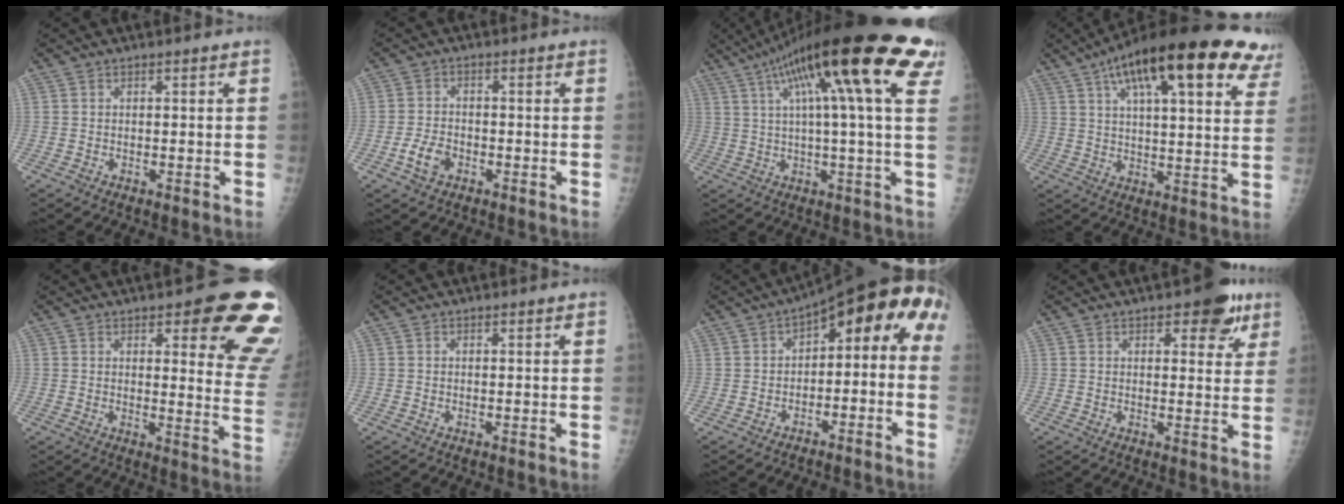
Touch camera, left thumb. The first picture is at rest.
{"total": 4.4, "force": [-1.9, 3.0, 2.7], "torque": [-0.048, 0.010, -0.036]}
{"total": 24.9, "force": [11.9, 3.9, 21.5], "torque": [-0.336, 0.020, 0.165]}
{"total": 27.9, "force": [15.7, 8.6, 21.5], "torque": [-0.301, -0.001, 0.214]}
{"total": 15.5, "force": [8.4, 4.8, 12.1], "torque": [-0.100, -0.053, 0.088]}
{"total": 0.0}
{"total": 12.0, "force": [-2.4, 6.8, 9.6], "torque": [-0.099, 0.078, -0.036]}
{"total": 7.2, "force": [4.0, 3.3, 4.9], "torque": [-0.031, -0.014, 0.044]}